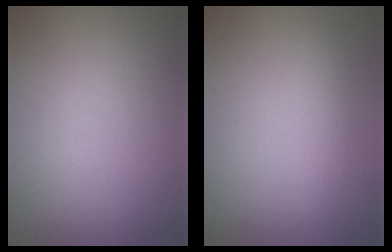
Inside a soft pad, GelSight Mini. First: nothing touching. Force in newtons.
{"total": 2.2, "press": 2.2, "slide": 0.1}